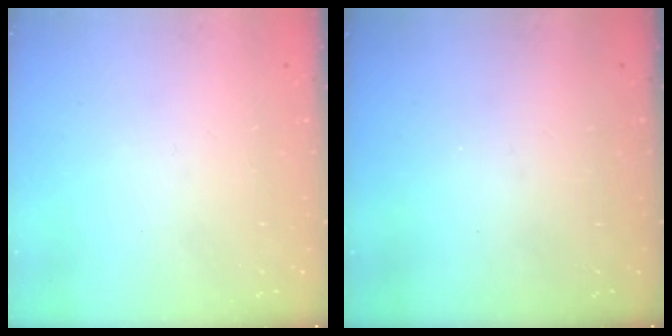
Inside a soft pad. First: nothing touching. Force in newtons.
{"total": 0.0}